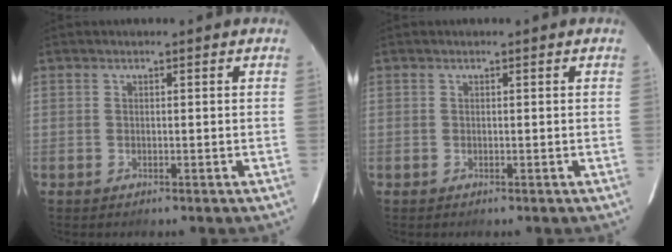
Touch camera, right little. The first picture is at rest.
{"total": 0.0}